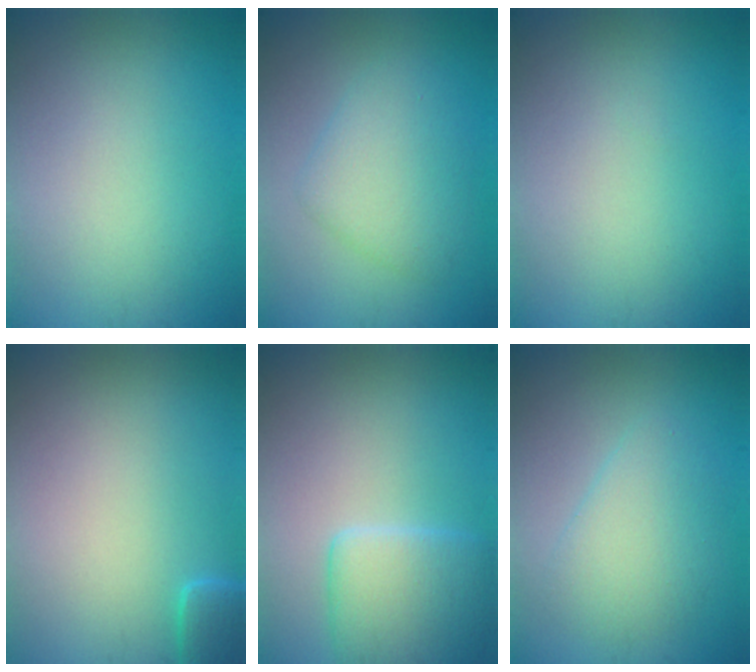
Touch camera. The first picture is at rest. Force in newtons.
{"total": 4.2, "press": 4.2, "slide": 0.2}
{"total": 0.0}
{"total": 1.9, "press": 1.9, "slide": 0.2}
{"total": 4.4, "press": 4.4, "slide": 0.2}
{"total": 3.5, "press": 3.5, "slide": 0.2}